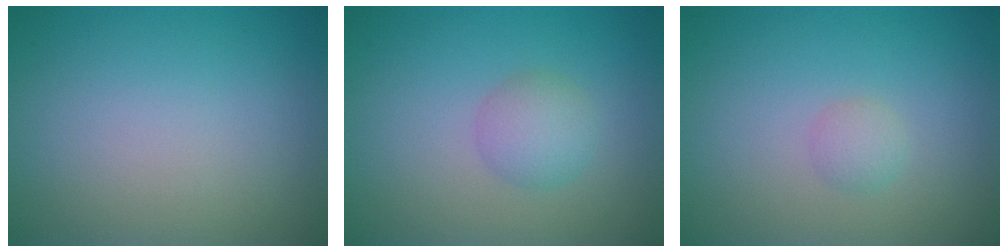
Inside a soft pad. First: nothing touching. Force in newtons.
{"total": 2.2, "press": 2.2, "slide": 0.1}
{"total": 1.2, "press": 1.2, "slide": 0.0}